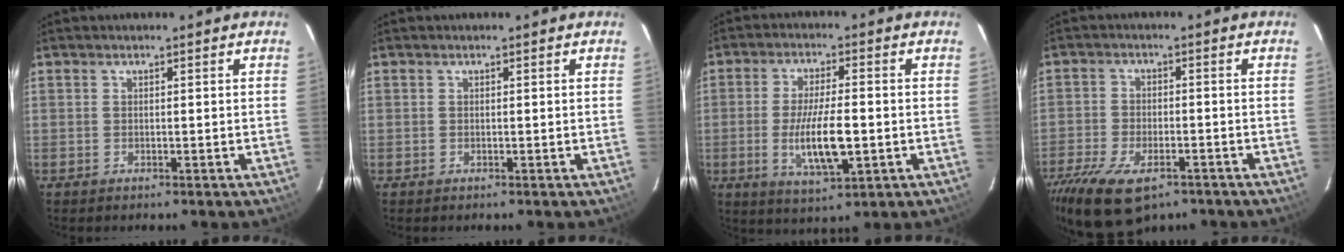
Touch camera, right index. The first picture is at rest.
{"total": 0.0}
{"total": 10.5, "force": [-2.1, 3.1, 9.9], "torque": [-0.189, -0.014, -0.034]}
{"total": 14.7, "force": [-9.6, 6.7, 8.9], "torque": [-0.198, -0.033, -0.160]}